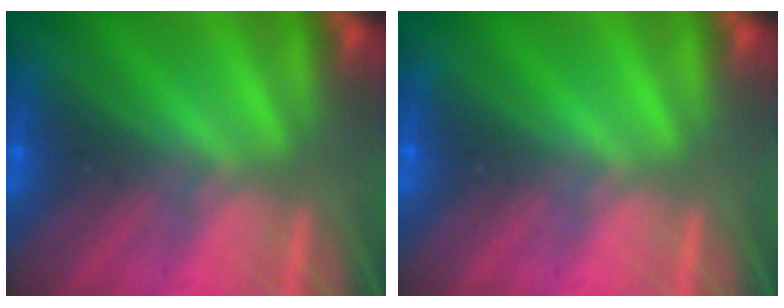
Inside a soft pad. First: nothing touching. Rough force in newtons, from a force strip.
{"total": 0.0}